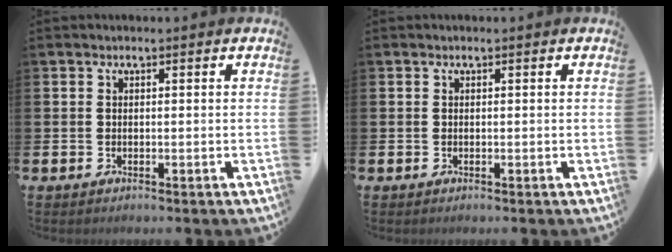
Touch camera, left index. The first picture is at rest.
{"total": 0.0}